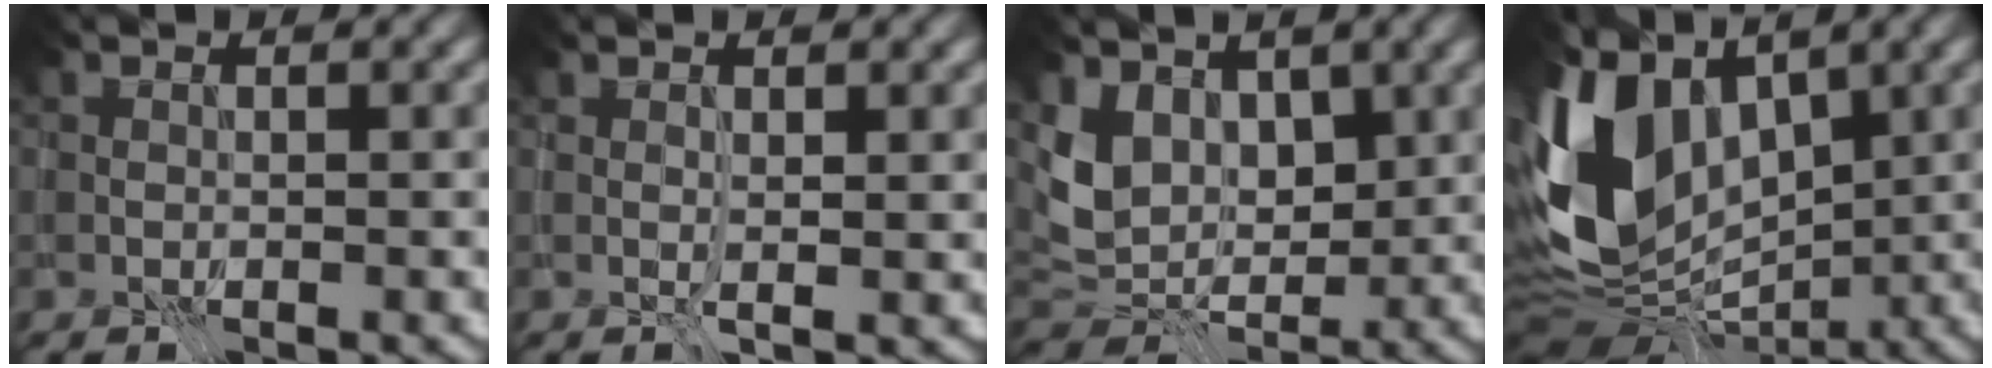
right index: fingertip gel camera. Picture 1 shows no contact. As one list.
[{"total": 1.2, "force": [0.4, 0.1, 1.2], "torque": [-0.018, -0.001, 0.011]}, {"total": 5.1, "force": [2.2, 3.8, 2.7], "torque": [-0.058, -0.014, 0.042]}, {"total": 12.1, "force": [1.7, 8.2, 8.7], "torque": [-0.201, 0.003, 0.023]}]